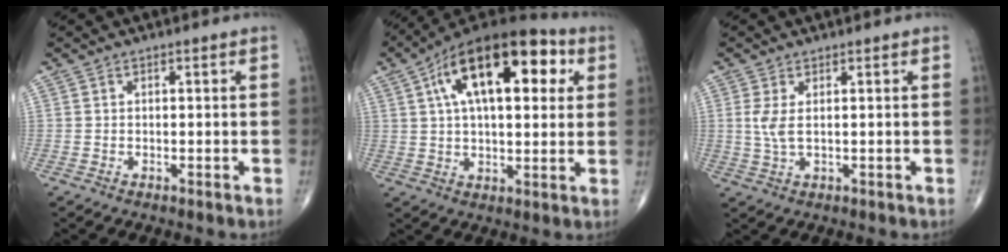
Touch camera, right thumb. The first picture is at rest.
{"total": 22.2, "force": [7.4, 10.4, 18.2], "torque": [-0.277, 0.019, 0.113]}
{"total": 3.3, "force": [0.6, 1.2, 3.0], "torque": [-0.077, -0.003, 0.019]}